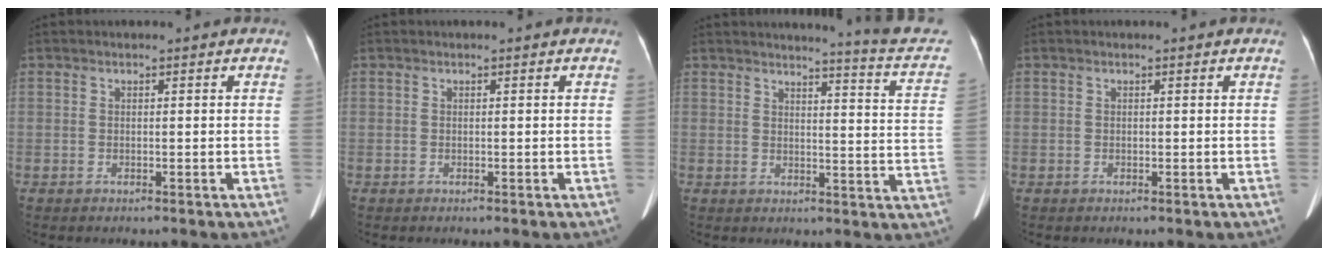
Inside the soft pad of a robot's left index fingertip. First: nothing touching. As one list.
[{"total": 0.0}, {"total": 12.1, "force": [11.4, -0.8, 4.1], "torque": [-0.045, -0.072, 0.105]}, {"total": 0.0}]